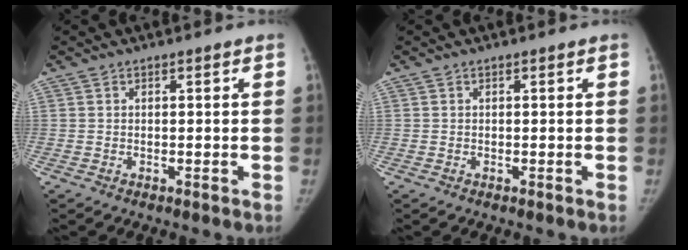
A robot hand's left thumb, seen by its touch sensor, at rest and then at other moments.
{"total": 0.0}